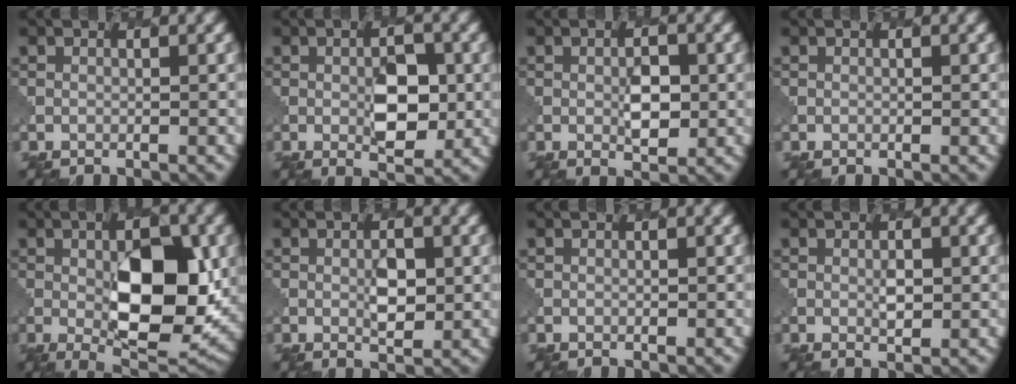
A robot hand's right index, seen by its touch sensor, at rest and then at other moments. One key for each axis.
{"total": 3.9, "fx": 0.0, "fy": 1.8, "fz": 3.5, "tx": -0.052, "ty": -0.003, "tz": 0.003}
{"total": 2.5, "fx": 0.1, "fy": 1.2, "fz": 2.2, "tx": -0.034, "ty": -0.004, "tz": 0.005}
{"total": 0.0}
{"total": 10.5, "fx": -0.2, "fy": 4.2, "fz": 9.6, "tx": -0.139, "ty": -0.005, "tz": 0.005}
{"total": 2.1, "fx": 0.3, "fy": 0.9, "fz": 1.9, "tx": -0.033, "ty": -0.005, "tz": 0.009}
{"total": 0.0}
{"total": 1.2, "fx": 0.3, "fy": 0.6, "fz": 1.0, "tx": -0.015, "ty": -0.002, "tz": 0.008}